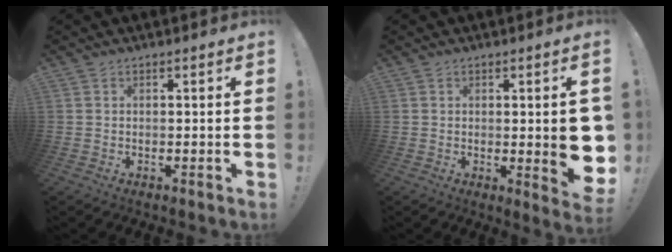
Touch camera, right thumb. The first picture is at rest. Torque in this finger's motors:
{"motor_torque": [1.14, 2.27, 0.88, -0.75, 0.30]}